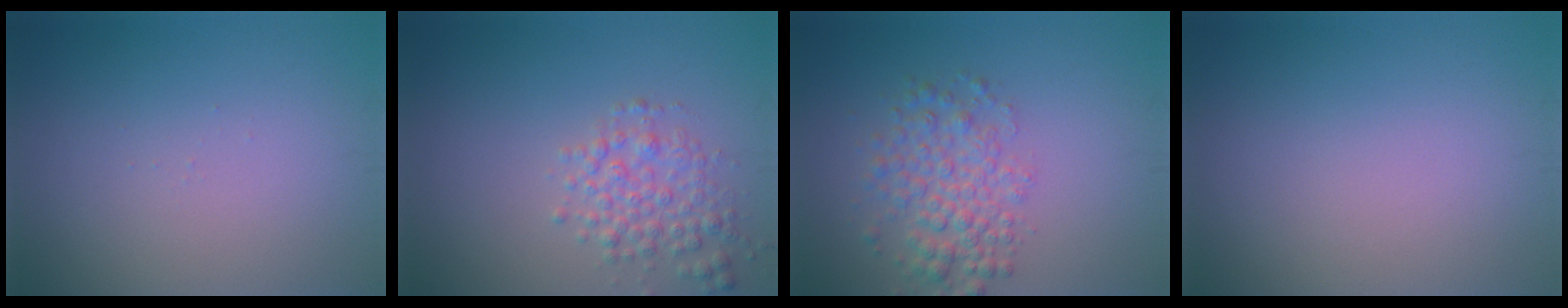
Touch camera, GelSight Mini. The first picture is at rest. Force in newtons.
{"total": 3.0, "press": 3.0, "slide": 0.1}
{"total": 4.3, "press": 4.3, "slide": 0.1}
{"total": 0.0}